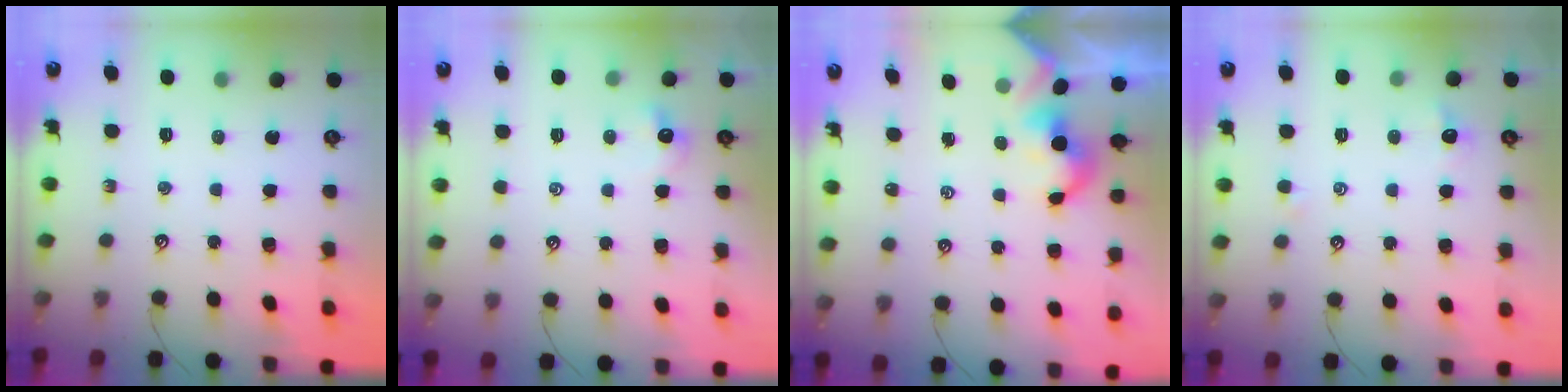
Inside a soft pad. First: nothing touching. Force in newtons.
{"total": 0.0}
{"total": 2.0, "press": 1.9, "slide": 0.4}
{"total": 0.6, "press": 0.1, "slide": 0.6}